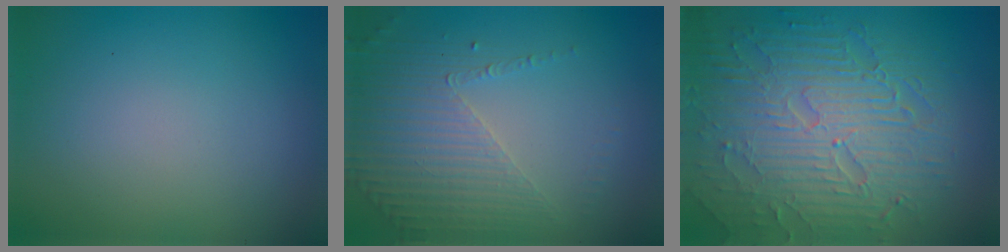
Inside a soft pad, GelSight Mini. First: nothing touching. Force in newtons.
{"total": 4.3, "press": 3.0, "slide": 3.0}
{"total": 9.0, "press": 6.2, "slide": 6.6}